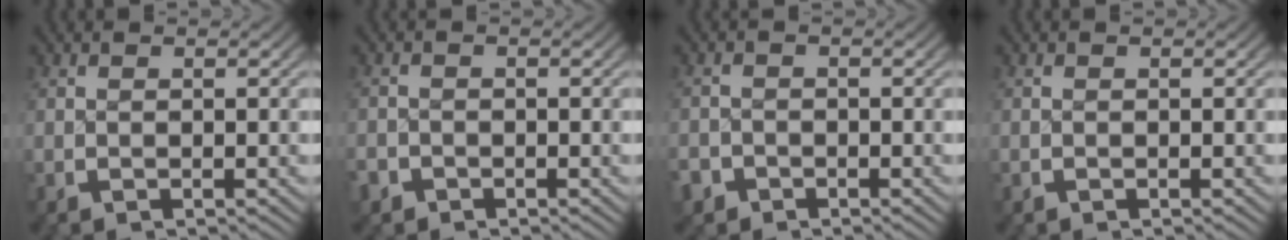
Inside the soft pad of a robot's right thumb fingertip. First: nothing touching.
{"total": 1.7, "force": [-1.2, 1.2, 0.0], "torque": [-0.004, -0.006, -0.022]}
{"total": 2.3, "force": [-1.6, 1.6, 0.0], "torque": [-0.005, -0.011, -0.028]}
{"total": 0.0}